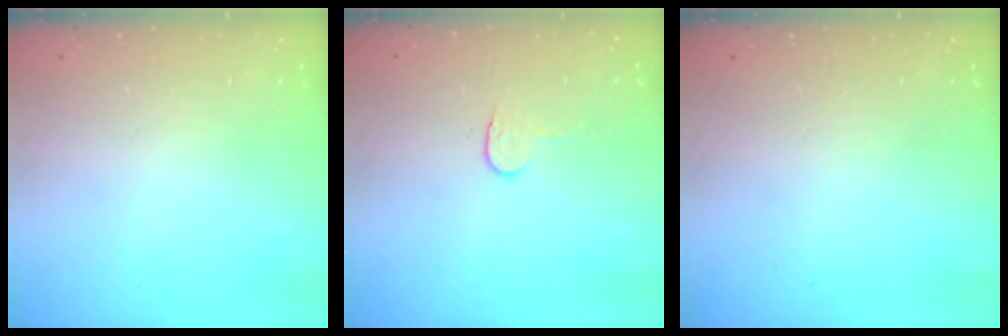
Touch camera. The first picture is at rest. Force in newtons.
{"total": 4.1, "press": 4.1, "slide": 0.4}
{"total": 0.0}